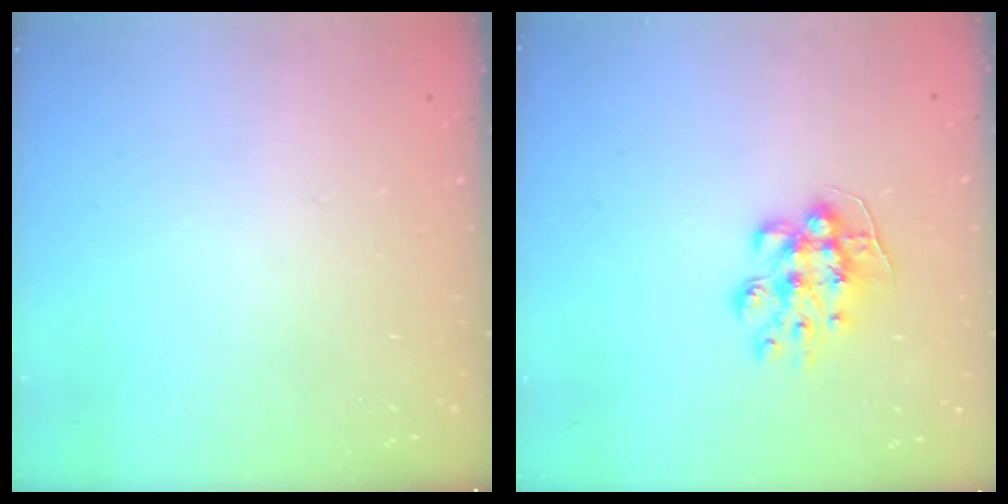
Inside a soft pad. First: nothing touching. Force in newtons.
{"total": 9.2, "press": 9.2, "slide": 0.3}